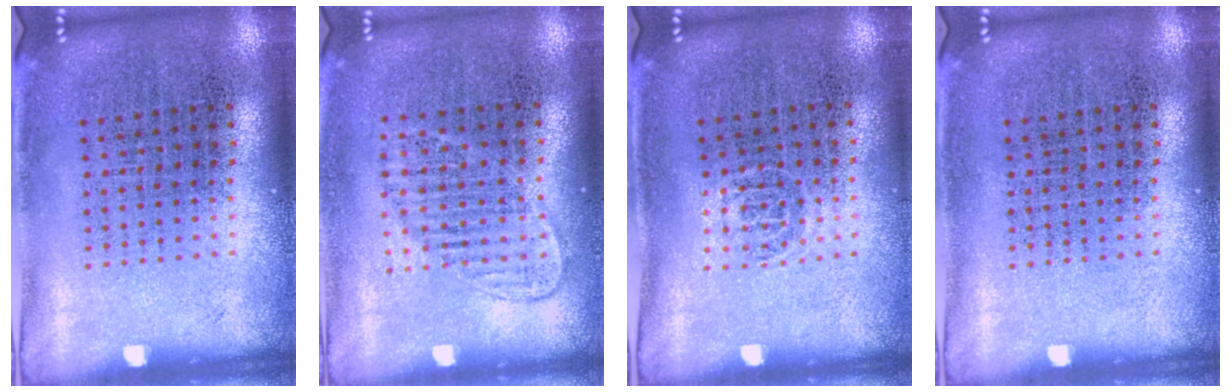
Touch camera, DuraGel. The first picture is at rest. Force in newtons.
{"total": 1.2, "press": 1.0, "slide": 0.6}
{"total": 0.6, "press": 0.4, "slide": 0.4}
{"total": 0.0}